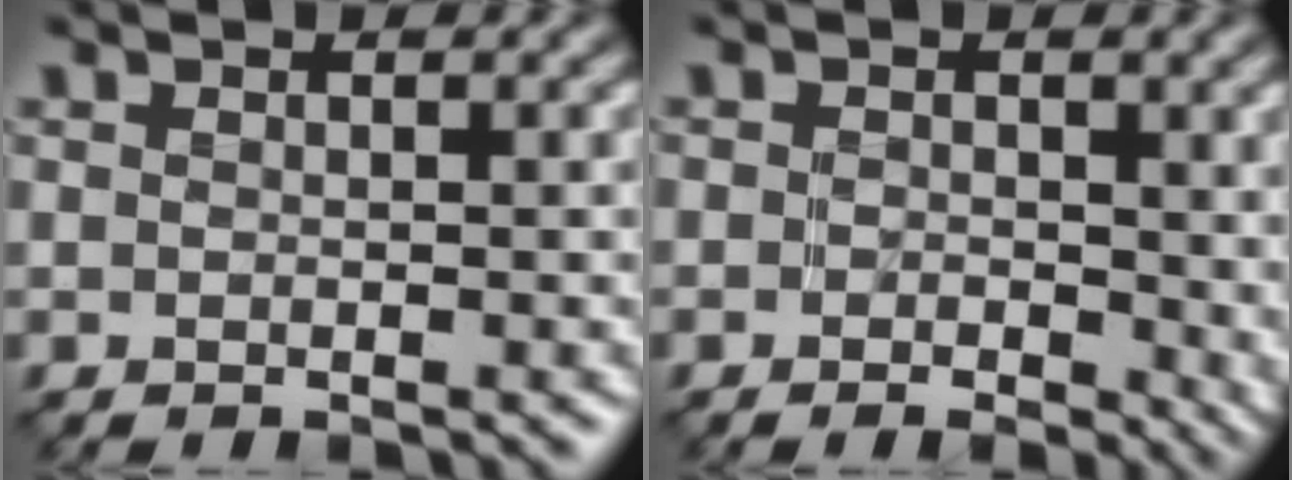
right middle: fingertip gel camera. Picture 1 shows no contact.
{"total": 4.6, "force": [-0.5, 2.7, 3.6], "torque": [-0.035, -0.008, -0.008]}